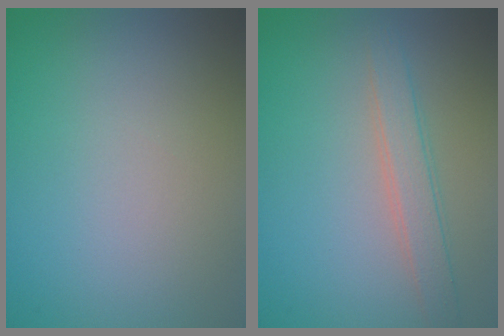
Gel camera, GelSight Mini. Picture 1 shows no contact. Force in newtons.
{"total": 2.5, "press": 2.5, "slide": 0.1}